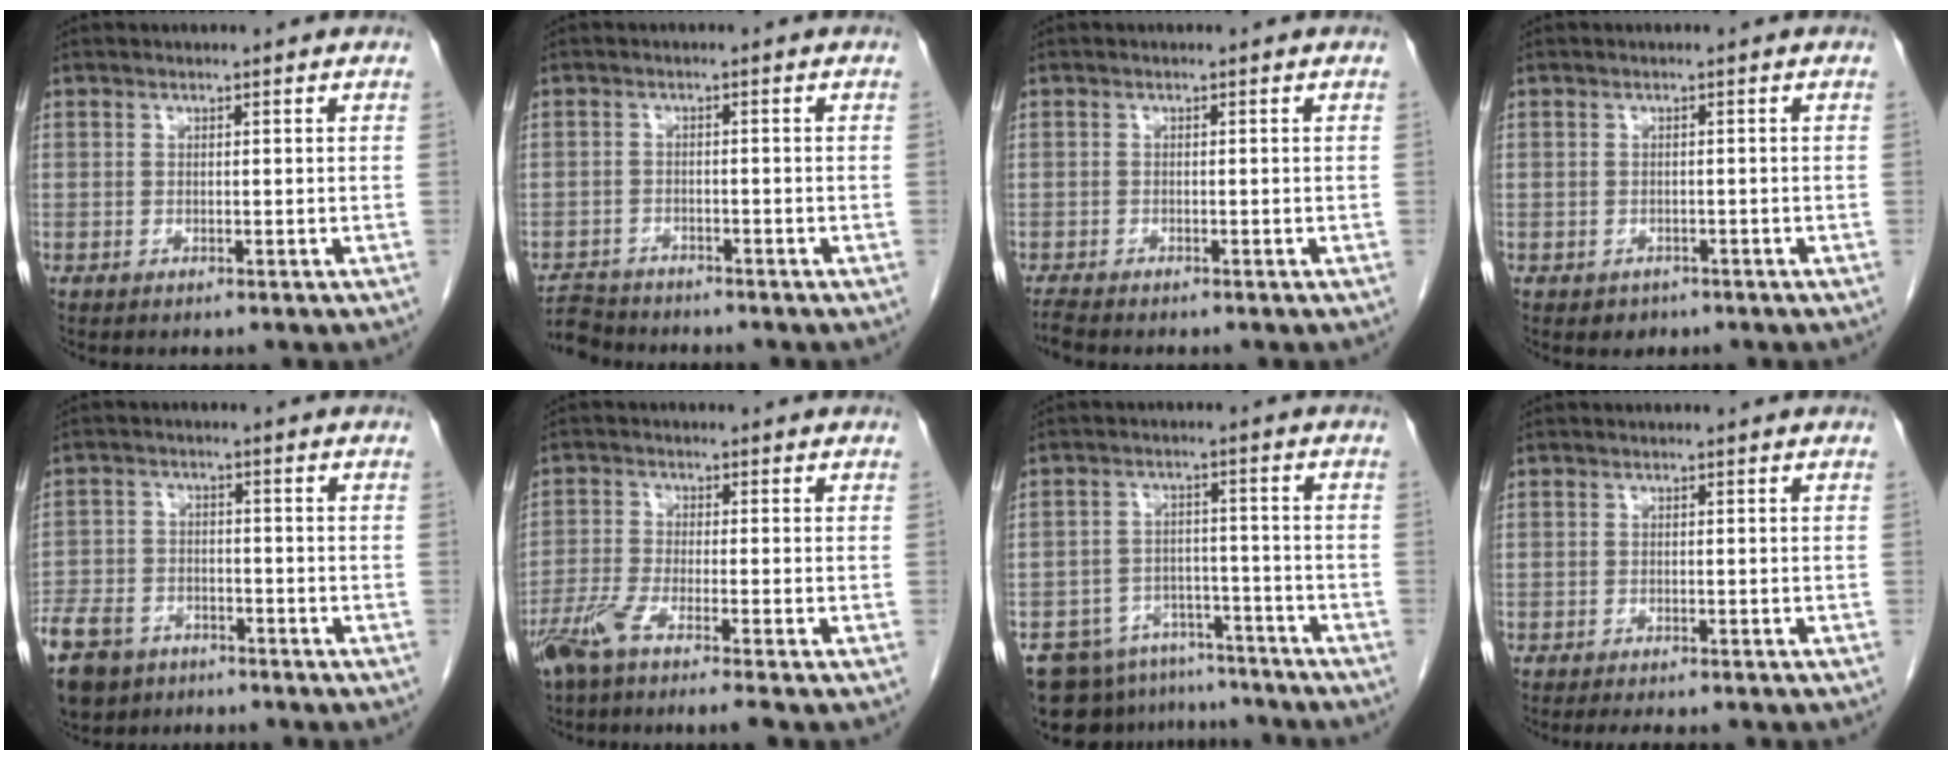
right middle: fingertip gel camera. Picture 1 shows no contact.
{"total": 5.0, "force": [-4.8, 1.1, -0.2], "torque": [0.003, -0.007, -0.087]}
{"total": 1.7, "force": [-1.6, 0.0, 0.5], "torque": [-0.019, -0.008, -0.032]}
{"total": 1.7, "force": [-1.0, 1.3, 0.3], "torque": [-0.006, 0.003, -0.009]}
{"total": 13.0, "force": [-9.0, 7.8, 5.3], "torque": [-0.143, -0.007, -0.148]}
{"total": 6.3, "force": [-4.7, -0.6, 4.2], "torque": [-0.082, -0.013, -0.090]}
{"total": 12.6, "force": [-11.3, 5.4, 1.8], "torque": [-0.032, 0.021, -0.159]}
{"total": 4.2, "force": [-3.7, 0.9, 2.0], "torque": [-0.024, -0.007, -0.047]}